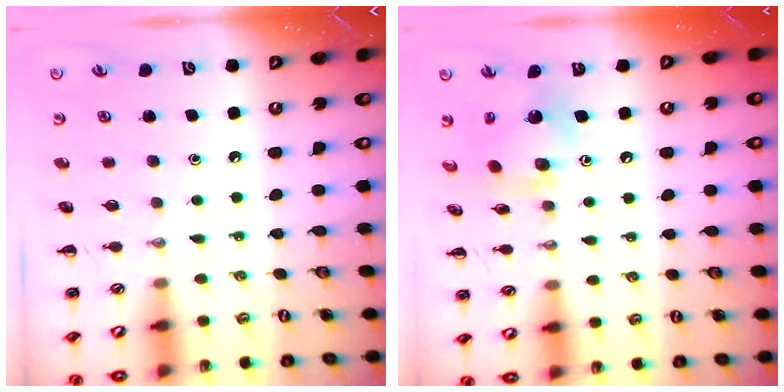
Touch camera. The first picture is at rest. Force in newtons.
{"total": 8.5, "press": 8.5, "slide": 0.5}